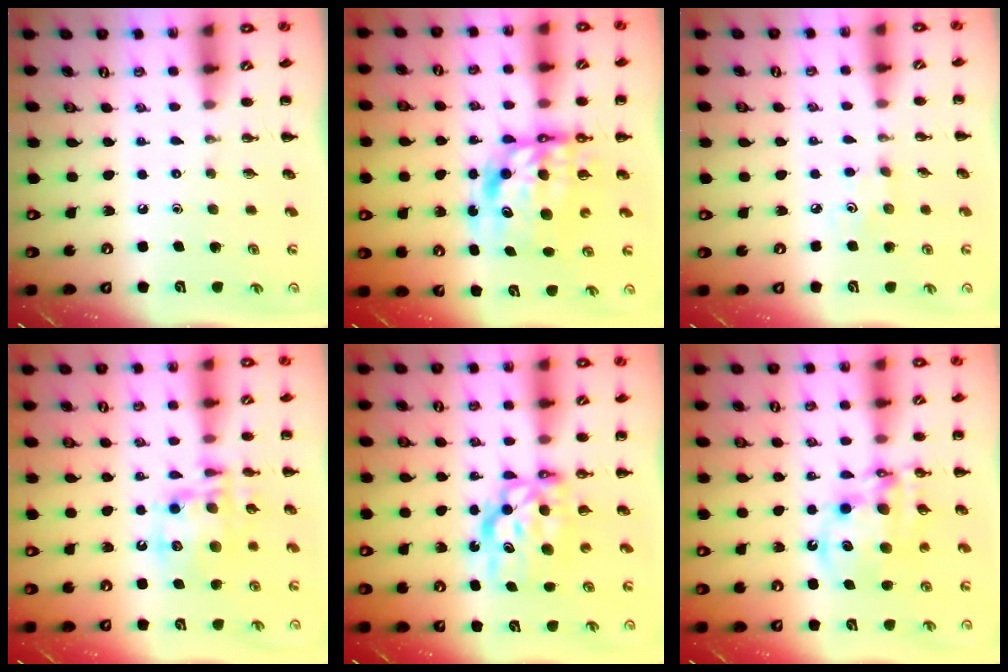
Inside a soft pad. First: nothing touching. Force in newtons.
{"total": 10.4, "press": 10.0, "slide": 2.8}
{"total": 2.6, "press": 2.5, "slide": 0.8}
{"total": 13.2, "press": 12.8, "slide": 3.3}
{"total": 8.5, "press": 8.3, "slide": 1.7}
{"total": 12.8, "press": 12.5, "slide": 2.9}